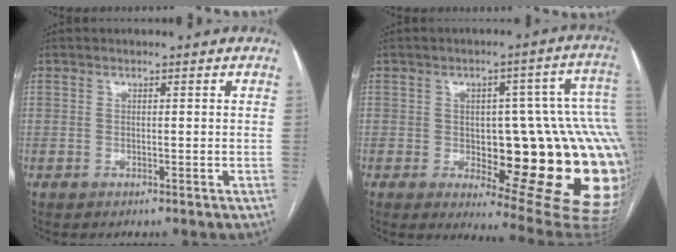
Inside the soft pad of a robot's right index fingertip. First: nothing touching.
{"total": 24.6, "force": [-2.9, 7.3, 23.4], "torque": [-0.183, 0.024, -0.015]}